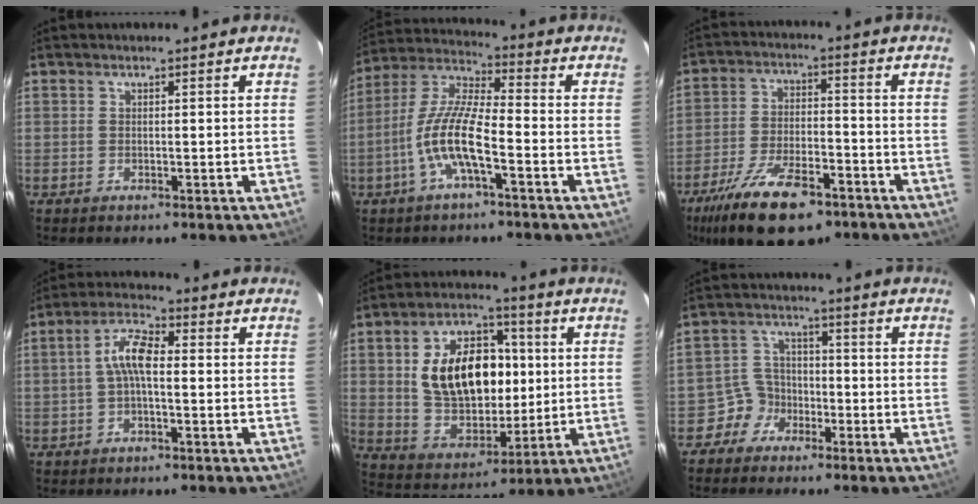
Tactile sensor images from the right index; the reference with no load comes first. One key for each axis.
{"total": 10.8, "fx": -4.2, "fy": 2.1, "fz": 9.7, "tx": -0.209, "ty": 0.004, "tz": -0.084}
{"total": 18.0, "fx": -12.1, "fy": 7.1, "fz": 11.3, "tx": -0.236, "ty": -0.030, "tz": -0.203}
{"total": 5.9, "fx": -0.3, "fy": 2.1, "fz": 5.5, "tx": -0.114, "ty": 0.020, "tz": -0.008}
{"total": 17.8, "fx": 2.6, "fy": 11.2, "fz": 13.7, "tx": -0.253, "ty": 0.022, "tz": 0.061}
{"total": 4.8, "fx": -3.2, "fy": 3.6, "fz": -0.2, "tx": 0.003, "ty": 0.027, "tz": -0.062}